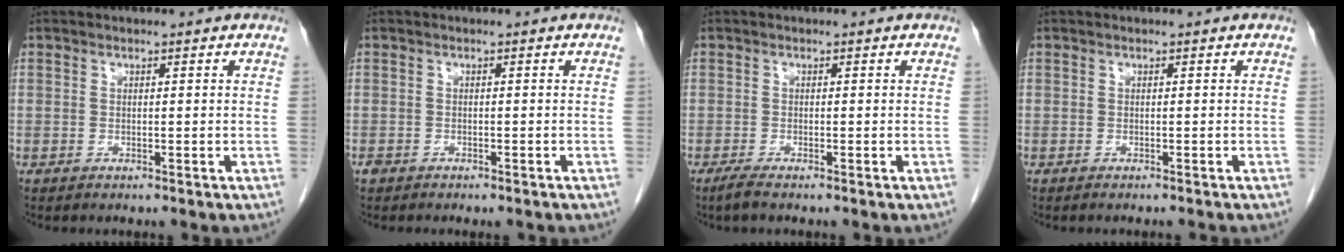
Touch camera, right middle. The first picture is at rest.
{"total": 1.5, "force": [-1.2, 0.7, 0.6], "torque": [-0.007, 0.000, -0.015]}
{"total": 1.5, "force": [-1.2, -0.1, 0.9], "torque": [-0.029, -0.006, -0.026]}
{"total": 1.9, "force": [-1.8, -0.1, 0.8], "torque": [-0.011, 0.002, -0.021]}